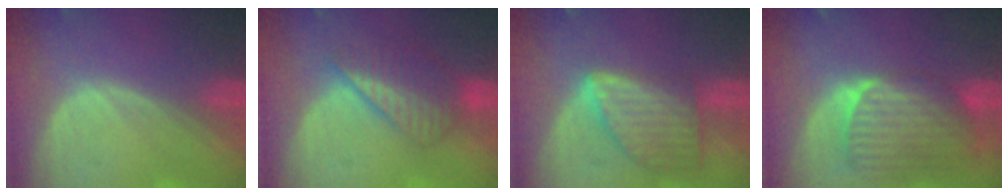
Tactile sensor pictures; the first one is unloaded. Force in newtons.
{"total": 6.6, "press": 6.0, "slide": 2.6}
{"total": 8.1, "press": 7.4, "slide": 3.4}
{"total": 9.4, "press": 8.3, "slide": 4.4}